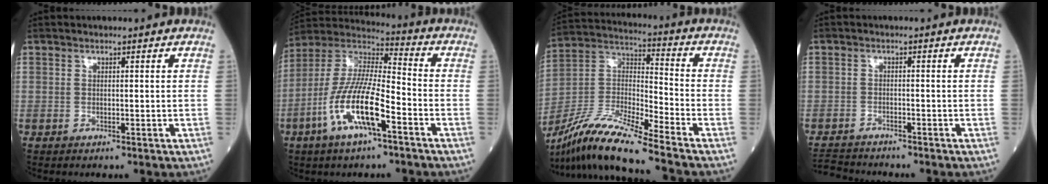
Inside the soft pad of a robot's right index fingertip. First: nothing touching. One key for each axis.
{"total": 14.4, "fx": -5.8, "fy": 3.3, "fz": 12.7, "tx": -0.260, "ty": -0.002, "tz": -0.113}
{"total": 16.2, "fx": -13.8, "fy": -0.7, "fz": 8.4, "tx": -0.171, "ty": -0.004, "tz": -0.261}
{"total": 4.6, "fx": -4.5, "fy": 0.8, "fz": 0.0, "tx": 0.000, "ty": -0.015, "tz": -0.084}